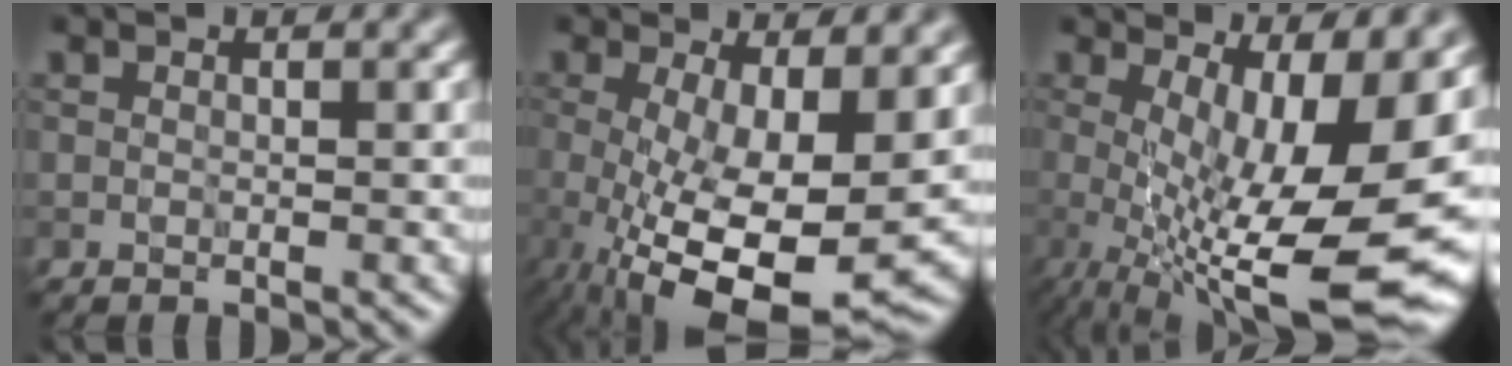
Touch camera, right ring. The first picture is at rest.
{"total": 12.0, "force": [-3.0, 4.0, 10.8], "torque": [-0.180, -0.025, -0.043]}
{"total": 16.1, "force": [-1.4, 5.3, 15.2], "torque": [-0.208, -0.020, -0.004]}